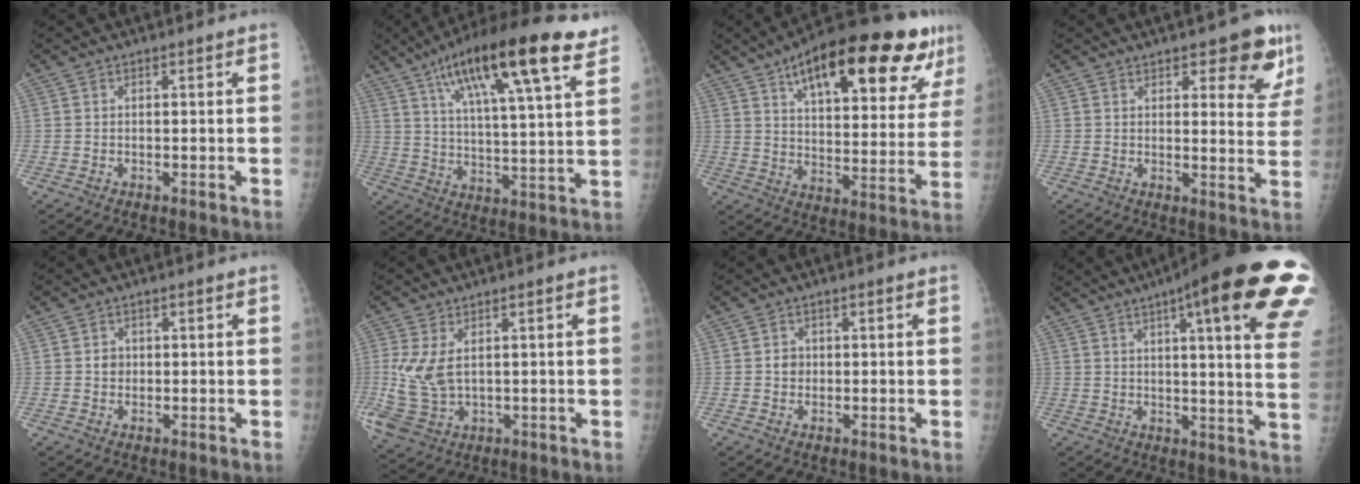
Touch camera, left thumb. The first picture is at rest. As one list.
[{"total": 22.7, "force": [12.9, 5.2, 18.0], "torque": [-0.279, -0.023, 0.206]}, {"total": 27.6, "force": [15.4, 9.5, 20.9], "torque": [-0.281, -0.017, 0.229]}, {"total": 9.0, "force": [5.7, 3.5, 5.9], "torque": [-0.029, -0.031, 0.068]}, {"total": 1.5, "force": [0.0, 1.5, 0.5], "torque": [0.001, 0.003, -0.001]}, {"total": 8.1, "force": [0.8, 5.2, 6.1], "torque": [-0.138, -0.009, 0.031]}, {"total": 1.7, "force": [-0.1, 1.6, 0.5], "torque": [0.001, 0.005, -0.004]}, {"total": 26.2, "force": [13.5, 4.7, 21.9], "torque": [-0.227, -0.017, 0.164]}]